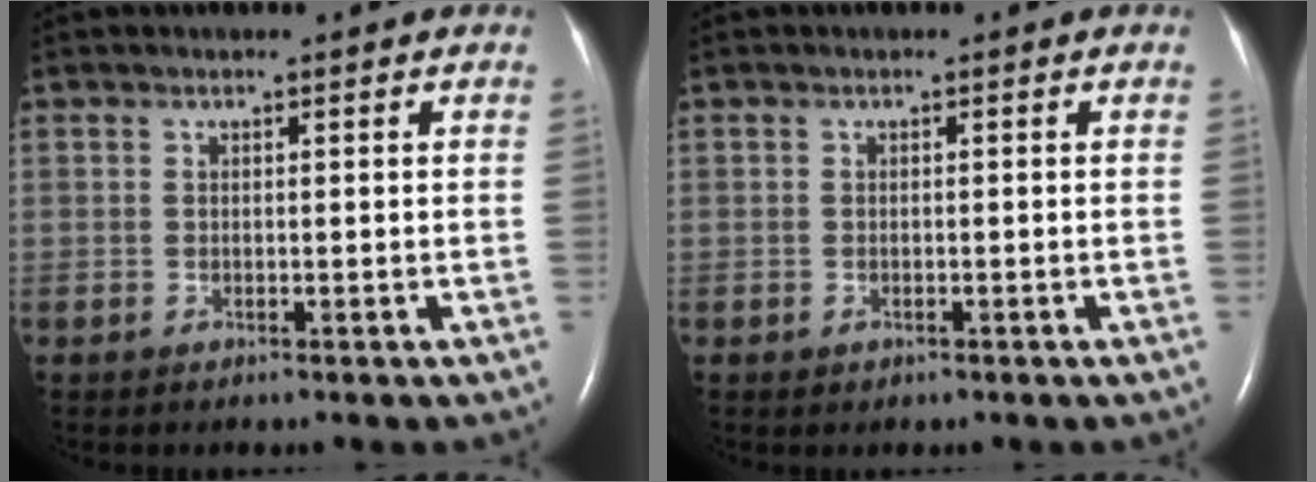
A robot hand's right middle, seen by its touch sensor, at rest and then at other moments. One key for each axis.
{"total": 0.5, "fx": -0.2, "fy": 0.4, "fz": 0.3, "tx": -0.009, "ty": 0.000, "tz": 0.000}